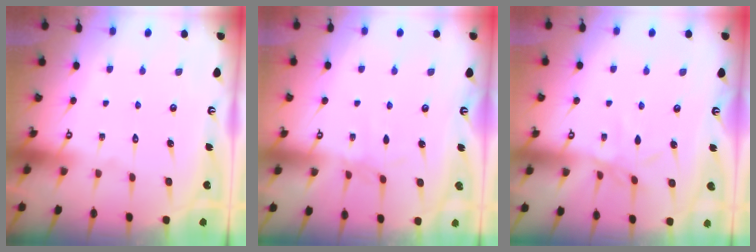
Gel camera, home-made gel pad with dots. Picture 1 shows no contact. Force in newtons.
{"total": 1.5, "press": 1.5, "slide": 0.4}
{"total": 5.1, "press": 5.1, "slide": 0.6}